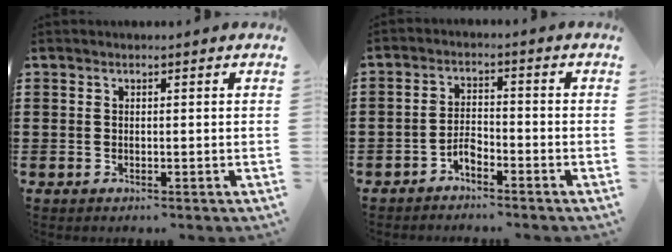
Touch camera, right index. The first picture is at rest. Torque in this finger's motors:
{"motor_torque": [1.95, 0.19, 0.16, -0.01]}